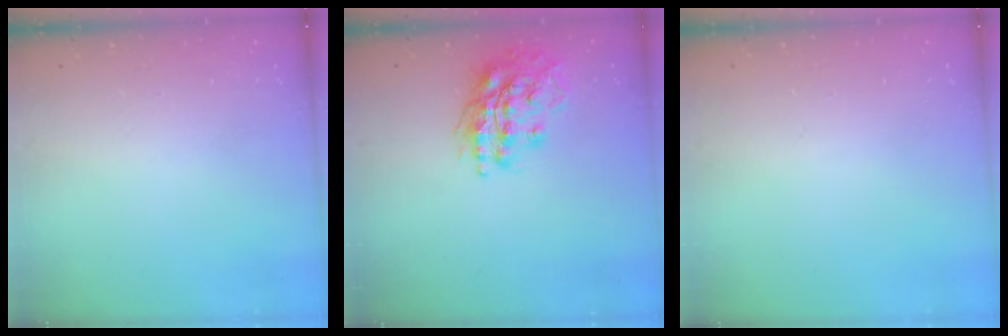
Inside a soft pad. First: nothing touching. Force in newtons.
{"total": 18.0, "press": 17.8, "slide": 2.5}
{"total": 0.0}